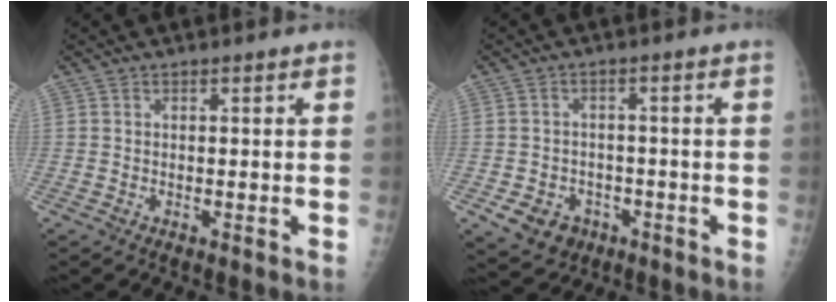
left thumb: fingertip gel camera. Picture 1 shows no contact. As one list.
[{"total": 6.4, "force": [-2.7, 5.4, 2.2], "torque": [-0.024, 0.016, -0.030]}]